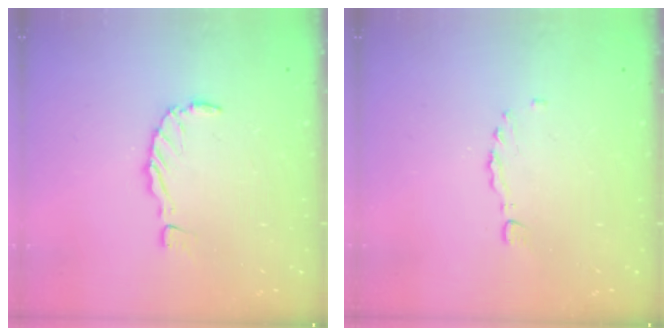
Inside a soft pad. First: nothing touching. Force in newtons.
{"total": 0.6, "press": 0.5, "slide": 0.3}